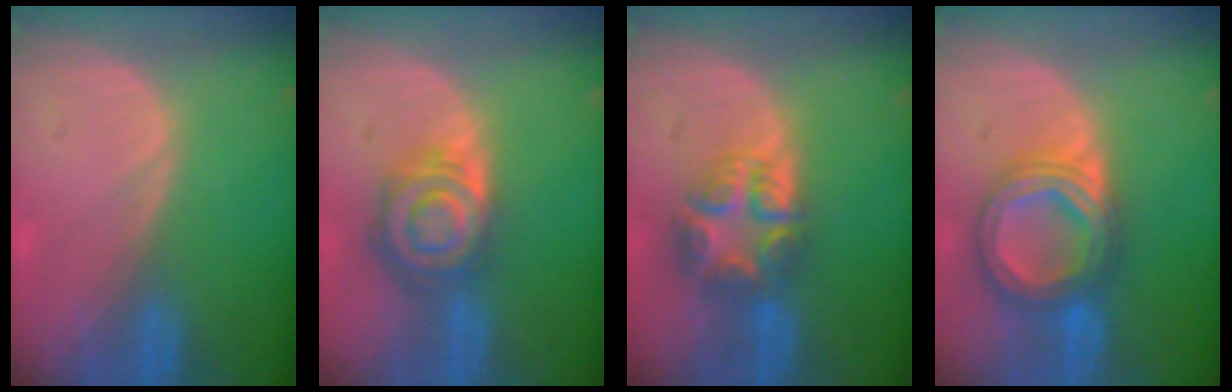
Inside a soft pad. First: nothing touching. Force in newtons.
{"total": 8.0, "press": 7.1, "slide": 3.7}
{"total": 7.9, "press": 6.8, "slide": 4.0}
{"total": 8.7, "press": 8.6, "slide": 0.8}